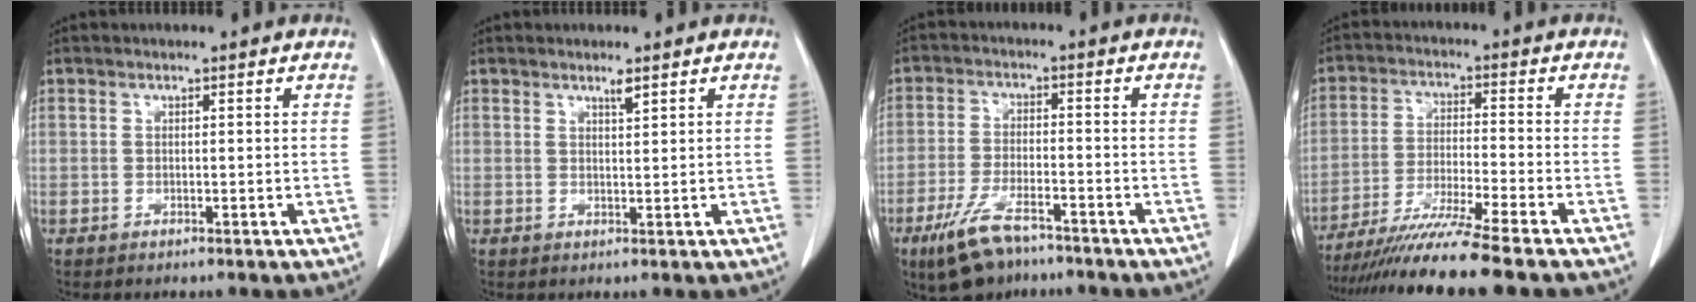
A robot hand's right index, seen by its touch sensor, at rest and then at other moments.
{"total": 1.3, "force": [1.0, 0.0, 0.8], "torque": [-0.017, -0.003, 0.019]}
{"total": 8.7, "force": [-6.1, 2.8, 5.5], "torque": [-0.115, -0.014, -0.106]}
{"total": 12.5, "force": [-10.3, -1.9, 6.7], "torque": [-0.105, -0.034, -0.172]}